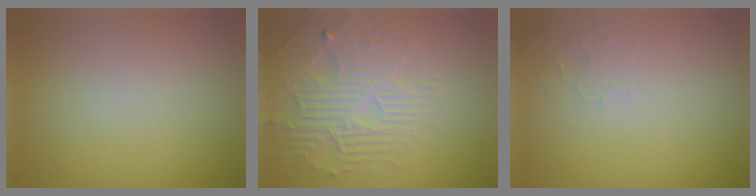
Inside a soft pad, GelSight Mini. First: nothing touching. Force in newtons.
{"total": 4.1, "press": 3.8, "slide": 1.6}
{"total": 1.3, "press": 1.2, "slide": 0.3}